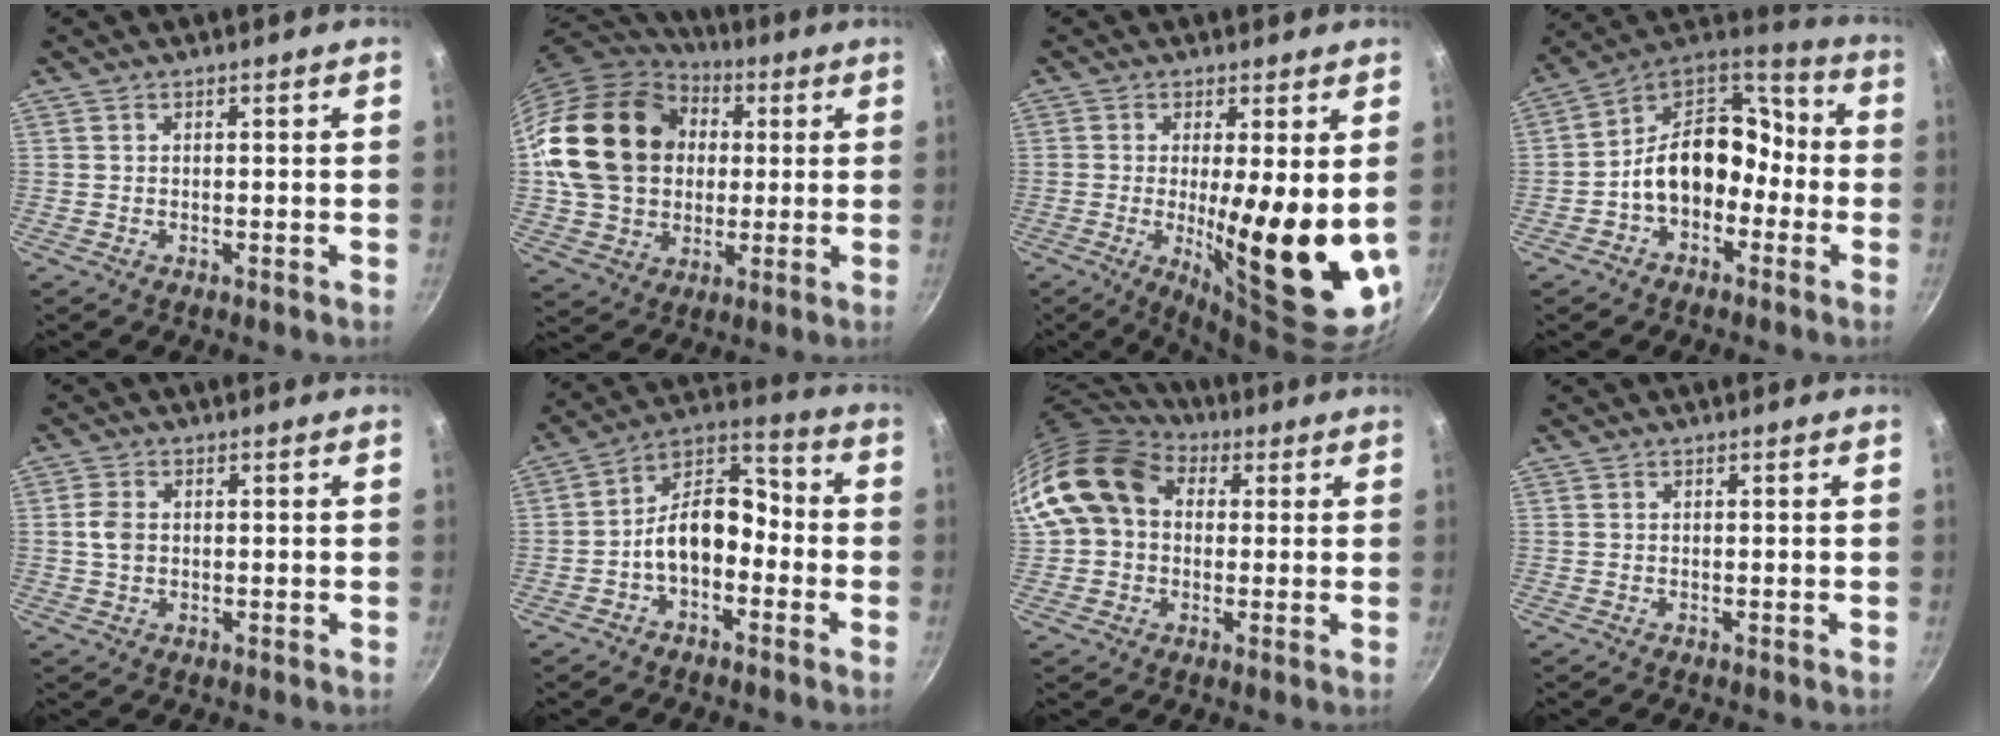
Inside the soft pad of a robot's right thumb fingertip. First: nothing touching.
{"total": 22.4, "force": [3.4, 17.9, 13.1], "torque": [-0.211, 0.021, 0.066]}
{"total": 16.3, "force": [-0.1, 3.7, 15.9], "torque": [-0.222, -0.036, 0.006]}
{"total": 15.8, "force": [-3.8, 11.5, 10.0], "torque": [-0.122, 0.071, -0.078]}
{"total": 3.2, "force": [0.0, 2.4, 2.2], "torque": [-0.045, 0.005, -0.001]}
{"total": 7.6, "force": [-2.5, 4.1, 5.9], "torque": [-0.081, 0.044, -0.046]}
{"total": 15.4, "force": [3.2, 12.1, 8.9], "torque": [-0.148, 0.028, 0.045]}
{"total": 0.0}